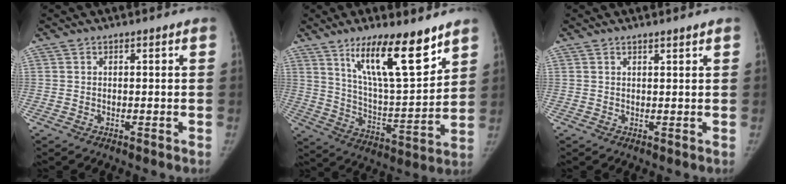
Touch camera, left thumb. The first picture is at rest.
{"total": 17.3, "force": [11.2, 4.3, 12.5], "torque": [-0.181, -0.073, 0.203]}
{"total": 1.2, "force": [1.0, -0.1, 0.6], "torque": [-0.008, -0.008, 0.018]}